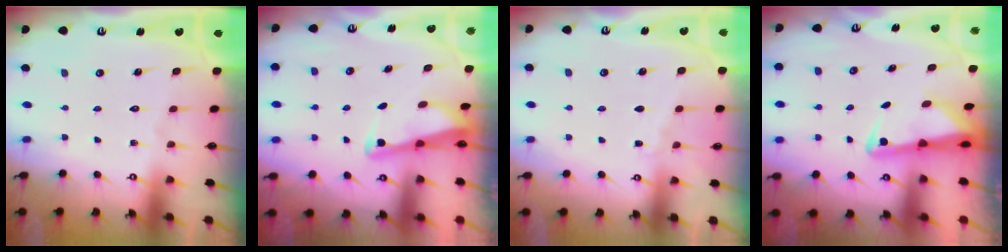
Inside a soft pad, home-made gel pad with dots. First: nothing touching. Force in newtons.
{"total": 3.0, "press": 2.9, "slide": 0.3}
{"total": 2.8, "press": 2.7, "slide": 0.3}
{"total": 2.9, "press": 2.8, "slide": 0.6}